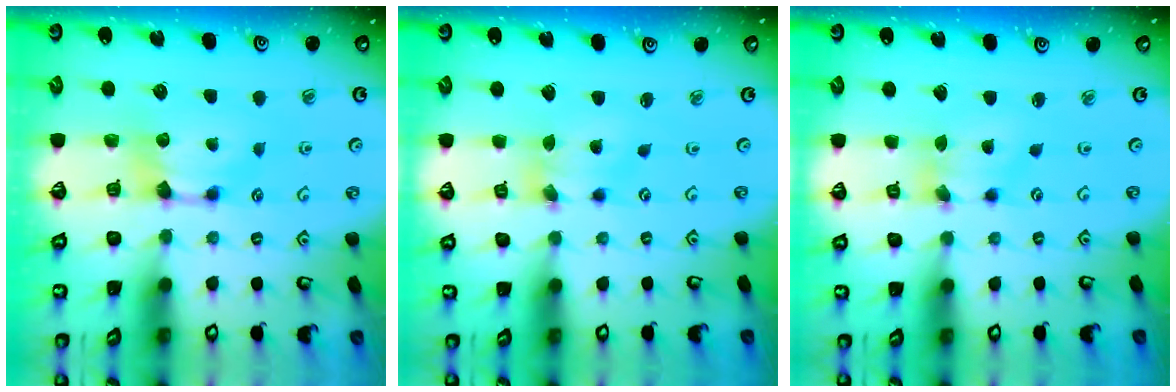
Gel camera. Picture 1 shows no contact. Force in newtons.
{"total": 1.8, "press": 1.3, "slide": 1.2}
{"total": 2.5, "press": 2.1, "slide": 1.5}